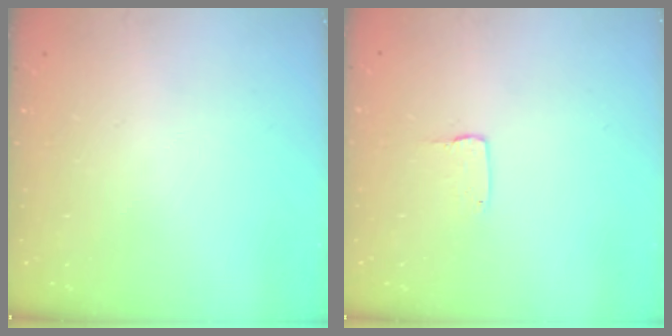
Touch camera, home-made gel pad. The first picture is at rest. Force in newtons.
{"total": 2.0, "press": 2.0, "slide": 0.2}